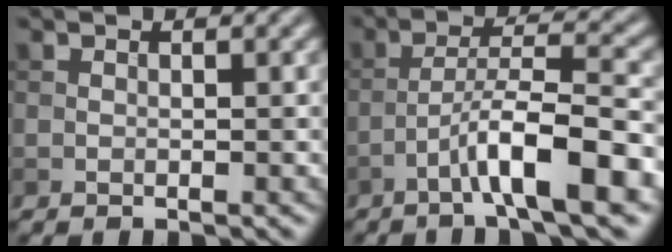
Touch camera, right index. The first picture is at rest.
{"total": 7.4, "force": [-3.6, 1.1, 6.4], "torque": [-0.106, 0.020, -0.063]}